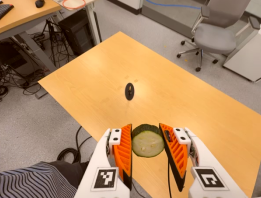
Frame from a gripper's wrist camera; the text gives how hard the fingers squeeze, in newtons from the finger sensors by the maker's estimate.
{"total": 11.6, "left": 10.1, "right": 13.1}